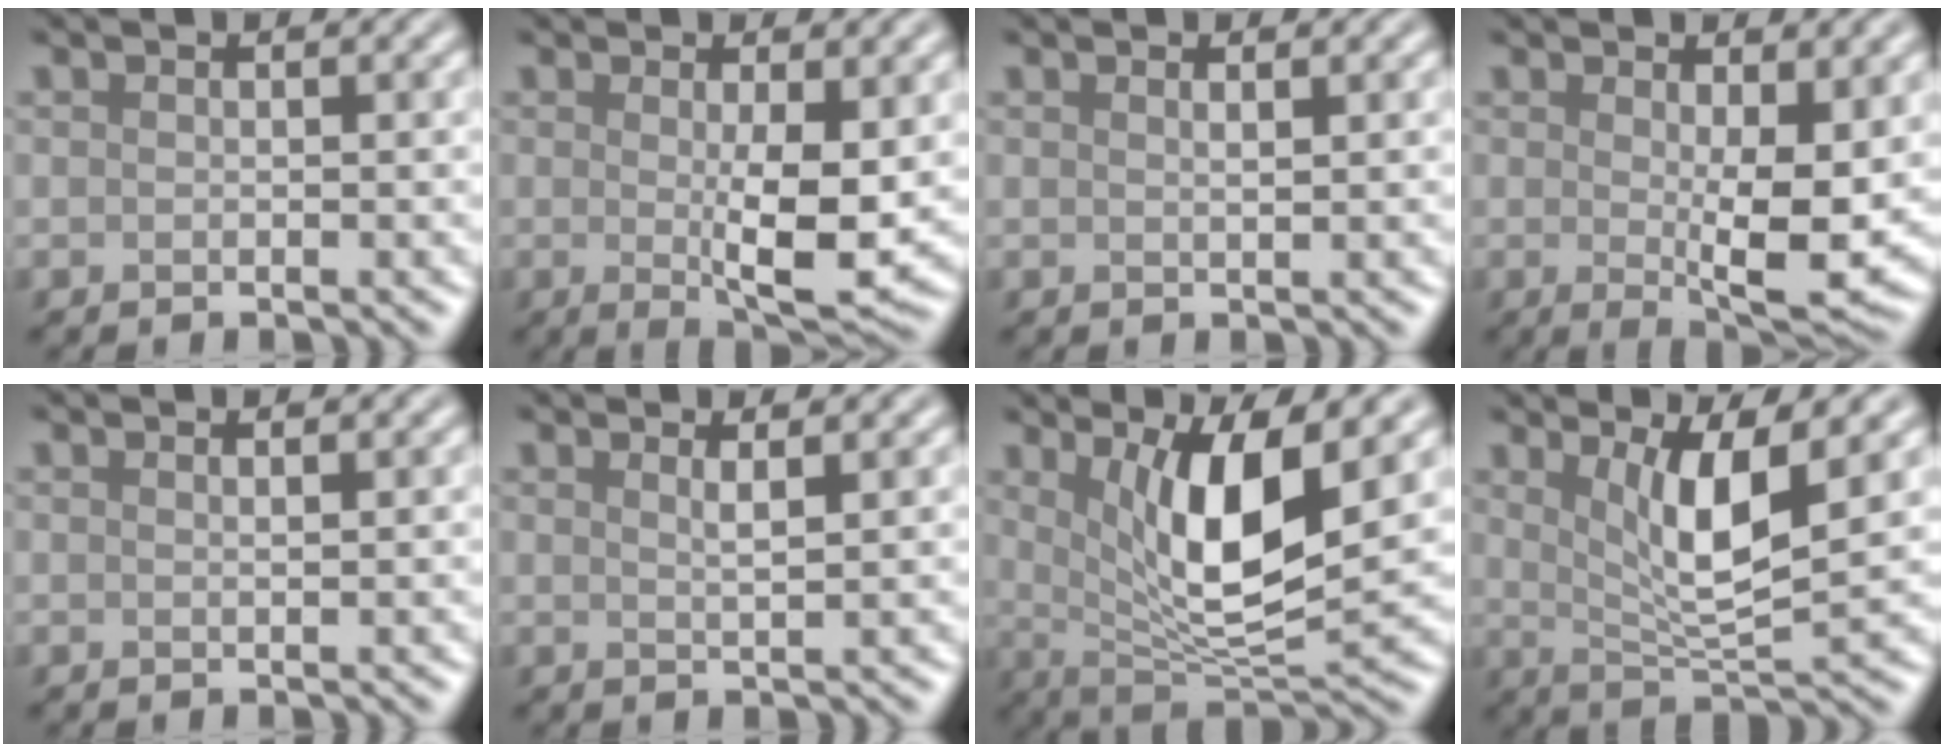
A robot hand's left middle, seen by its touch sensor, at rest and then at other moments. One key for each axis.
{"total": 5.2, "fx": 0.1, "fy": 1.2, "fz": 5.1, "tx": -0.085, "ty": -0.016, "tz": 0.009}
{"total": 0.8, "fx": 0.5, "fy": 0.2, "fz": 0.6, "tx": -0.003, "ty": 0.001, "tz": 0.006}
{"total": 5.7, "fx": 0.5, "fy": 1.5, "fz": 5.4, "tx": -0.086, "ty": -0.020, "tz": 0.015}
{"total": 0.5, "fx": 0.4, "fy": 0.1, "fz": 0.4, "tx": -0.001, "ty": 0.000, "tz": 0.005}
{"total": 1.4, "fx": 0.8, "fy": 0.3, "fz": 1.1, "tx": -0.013, "ty": 0.001, "tz": 0.009}
{"total": 8.0, "fx": 2.3, "fy": 2.4, "fz": 7.2, "tx": -0.123, "ty": -0.021, "tz": 0.045}
{"total": 5.5, "fx": 1.9, "fy": 1.2, "fz": 5.1, "tx": -0.091, "ty": -0.010, "tz": 0.039}